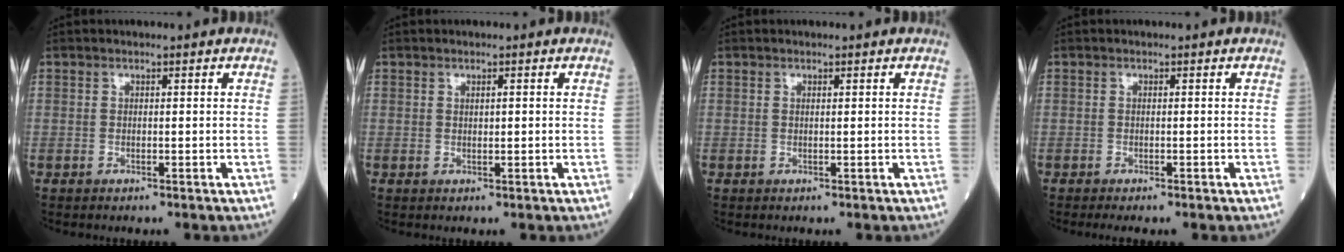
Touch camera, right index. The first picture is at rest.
{"total": 0.7, "force": [0.2, 0.2, 0.7], "torque": [-0.012, -0.001, 0.005]}
{"total": 0.0}
{"total": 2.3, "force": [-1.7, 0.0, 1.5], "torque": [-0.016, -0.005, -0.022]}